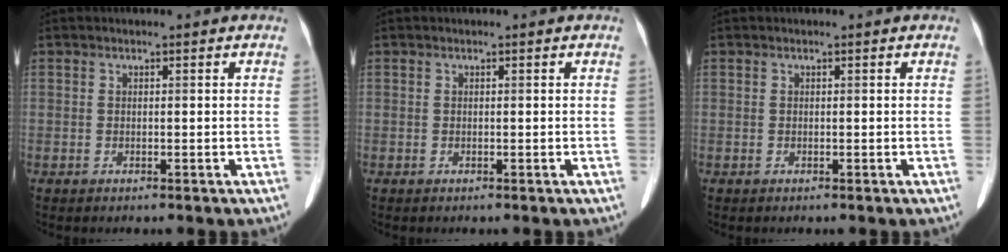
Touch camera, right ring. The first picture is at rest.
{"total": 0.0}
{"total": 0.0}